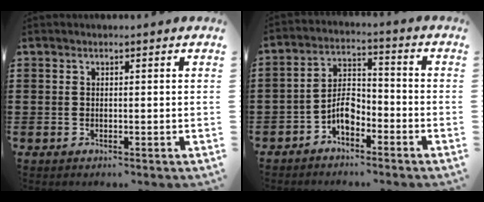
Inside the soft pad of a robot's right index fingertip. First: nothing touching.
{"total": 5.5, "force": [-3.2, 2.8, 3.5], "torque": [-0.077, 0.011, -0.063]}